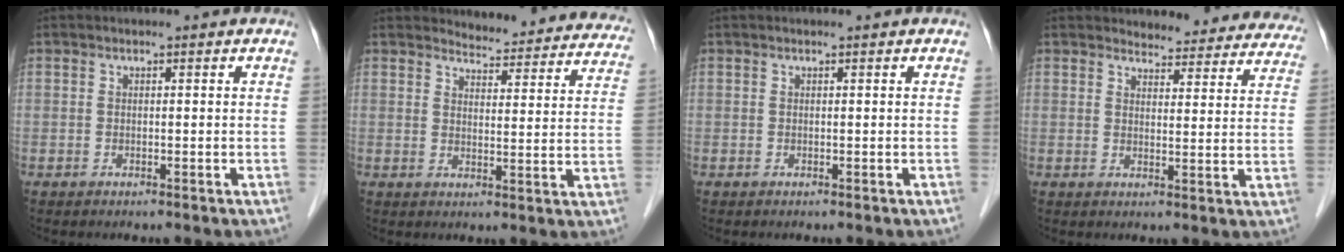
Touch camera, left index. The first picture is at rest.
{"total": 16.6, "force": [16.1, 3.3, 2.4], "torque": [0.000, -0.055, 0.160]}
{"total": 0.0}
{"total": 16.2, "force": [15.5, 4.2, 2.5], "torque": [0.005, -0.041, 0.152]}